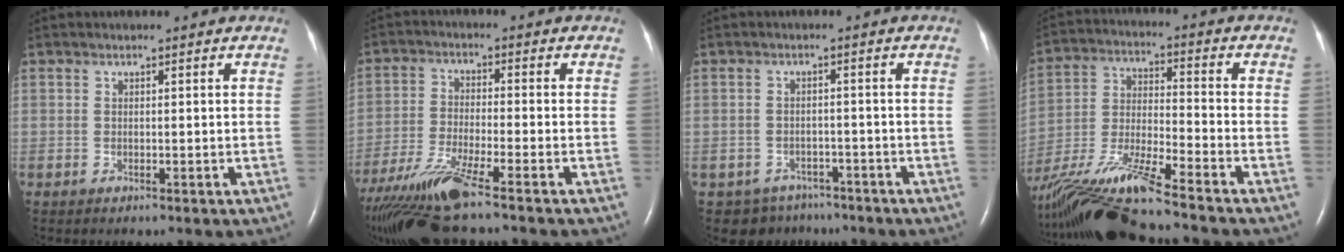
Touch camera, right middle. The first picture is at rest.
{"total": 12.1, "force": [-9.4, 0.2, 7.7], "torque": [-0.158, -0.027, -0.172]}
{"total": 5.3, "force": [-4.0, 3.4, -0.1], "torque": [0.007, 0.014, -0.053]}
{"total": 17.8, "force": [-14.7, -0.4, 10.0], "torque": [-0.227, -0.030, -0.277]}